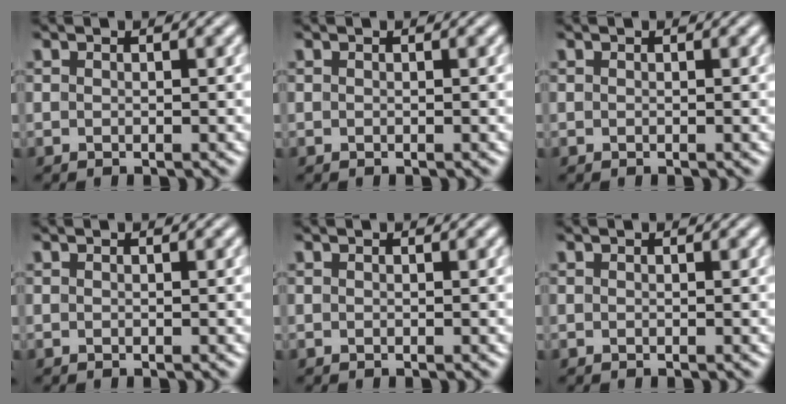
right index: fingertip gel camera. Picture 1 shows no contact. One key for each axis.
{"total": 0.0}
{"total": 0.0}
{"total": 0.0}
{"total": 0.0}
{"total": 0.0}